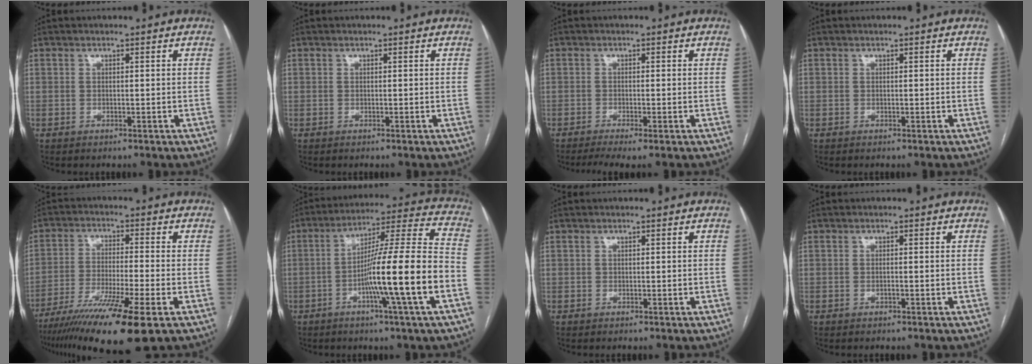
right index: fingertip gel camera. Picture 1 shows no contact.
{"total": 0.0}
{"total": 3.8, "force": [-2.6, 0.1, 2.8], "torque": [-0.048, -0.008, -0.044]}
{"total": 0.0}
{"total": 15.1, "force": [-9.7, -0.1, 11.6], "torque": [-0.207, -0.040, -0.165]}
{"total": 17.3, "force": [-5.2, -1.2, 16.4], "torque": [-0.265, 0.002, -0.092]}
{"total": 0.0}
{"total": 0.5, "force": [-0.2, 0.1, 0.5], "torque": [-0.010, 0.000, -0.003]}